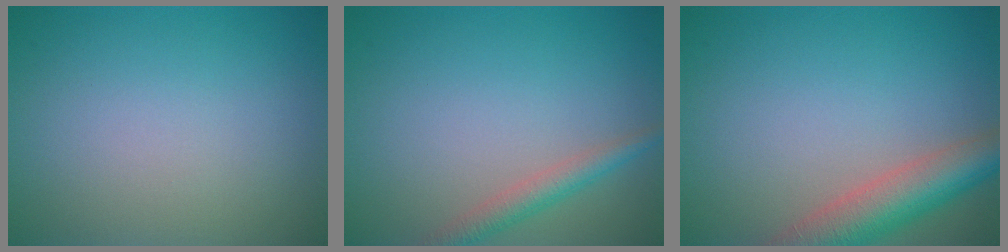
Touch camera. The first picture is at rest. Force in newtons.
{"total": 2.4, "press": 2.4, "slide": 0.0}
{"total": 6.2, "press": 6.2, "slide": 0.5}